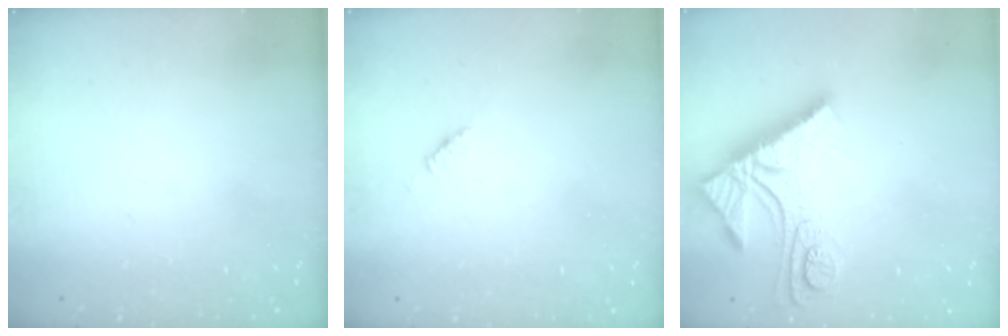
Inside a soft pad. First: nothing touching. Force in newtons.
{"total": 1.9, "press": 1.8, "slide": 0.6}
{"total": 15.3, "press": 15.3, "slide": 1.4}